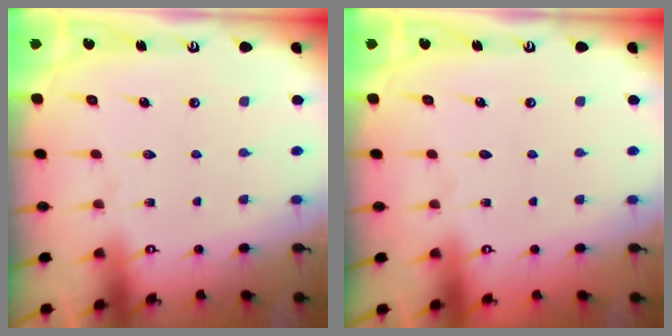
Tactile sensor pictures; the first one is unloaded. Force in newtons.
{"total": 0.0}